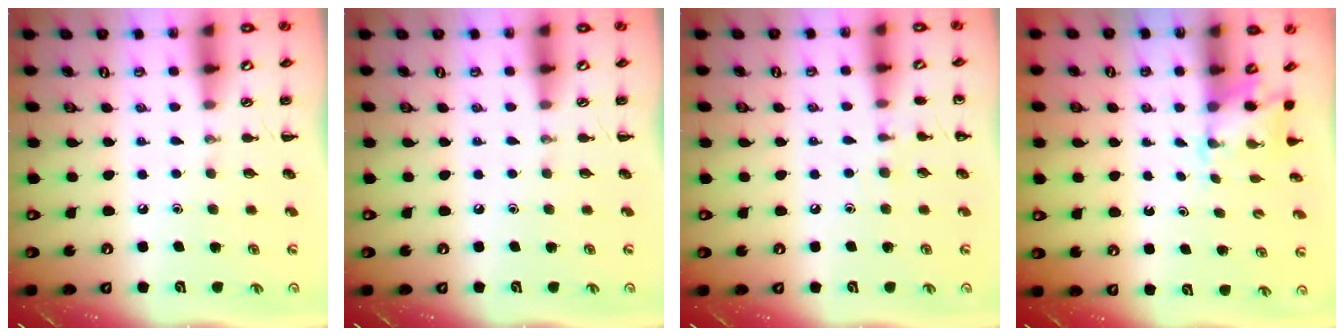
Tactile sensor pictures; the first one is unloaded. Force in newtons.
{"total": 0.0}
{"total": 6.0, "press": 5.7, "slide": 1.9}
{"total": 1.7, "press": 1.5, "slide": 0.6}